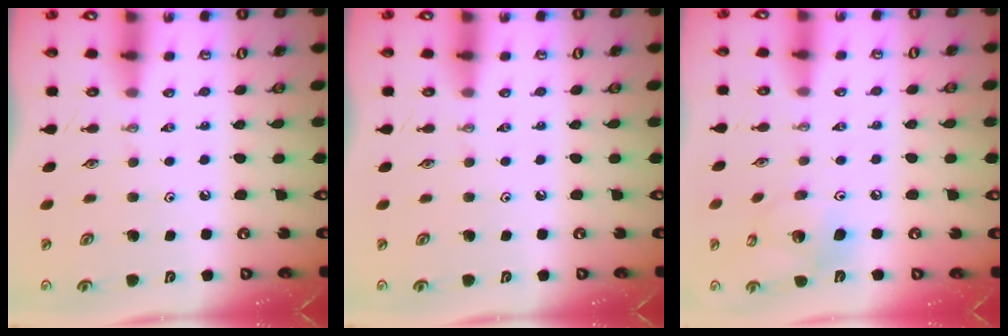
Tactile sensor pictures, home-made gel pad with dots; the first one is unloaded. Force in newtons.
{"total": 0.0}
{"total": 12.3, "press": 12.2, "slide": 1.6}